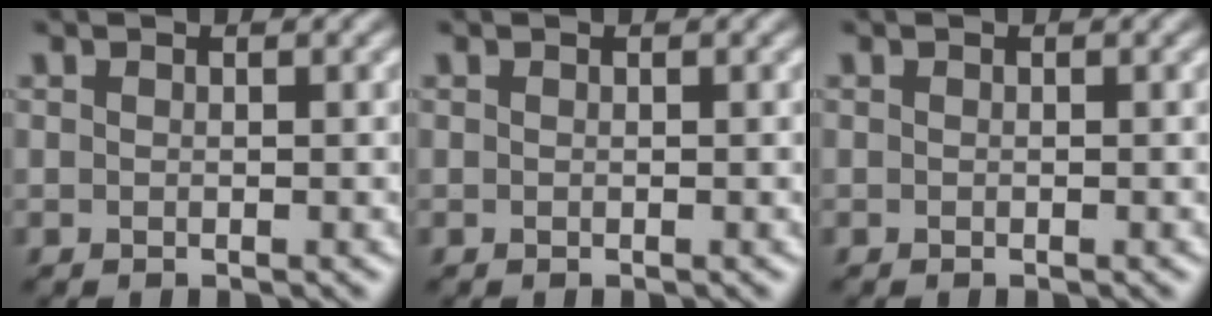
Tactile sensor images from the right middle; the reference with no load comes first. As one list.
[{"total": 0.0}, {"total": 0.0}]